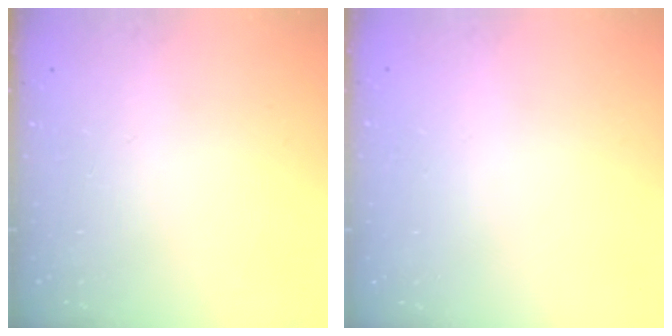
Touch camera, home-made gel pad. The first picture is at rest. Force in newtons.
{"total": 0.0}